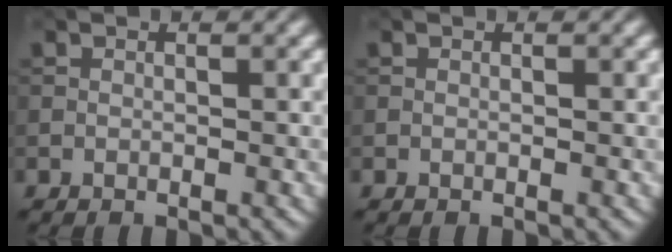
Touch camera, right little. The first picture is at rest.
{"total": 0.0}